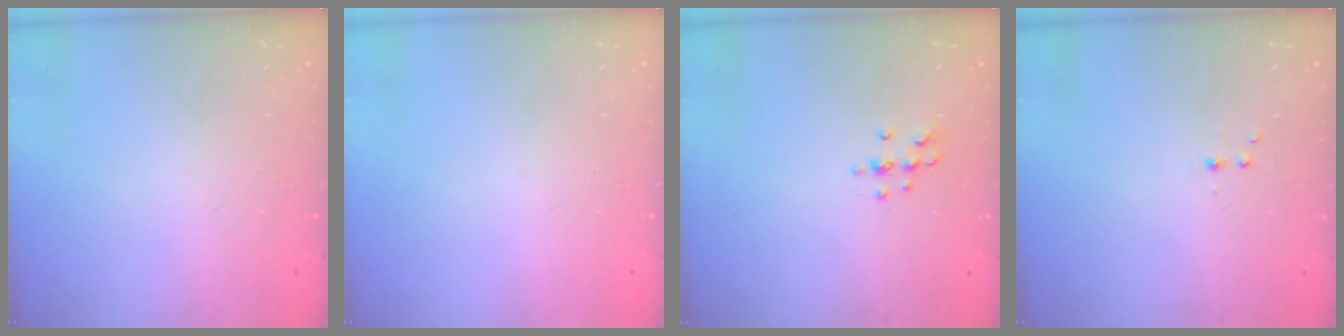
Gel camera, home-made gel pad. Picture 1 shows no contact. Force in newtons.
{"total": 0.0}
{"total": 6.5, "press": 6.4, "slide": 1.2}
{"total": 2.2, "press": 1.9, "slide": 1.0}